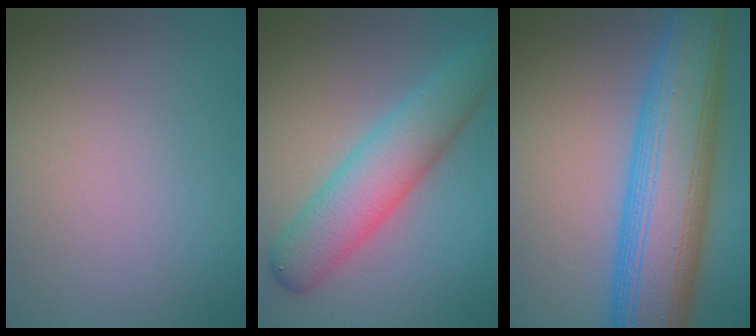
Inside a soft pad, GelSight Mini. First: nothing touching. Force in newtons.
{"total": 6.5, "press": 6.5, "slide": 0.2}
{"total": 12.1, "press": 12.1, "slide": 0.2}